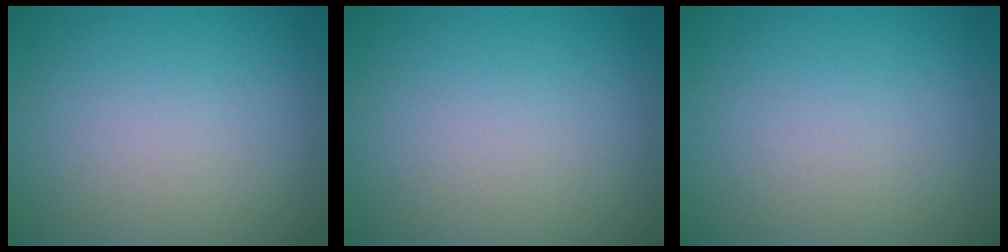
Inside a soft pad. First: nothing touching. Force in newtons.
{"total": 0.0}
{"total": 0.0}